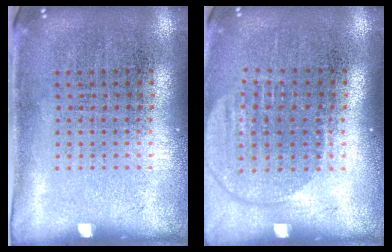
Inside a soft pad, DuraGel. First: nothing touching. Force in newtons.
{"total": 1.6, "press": 1.4, "slide": 0.8}